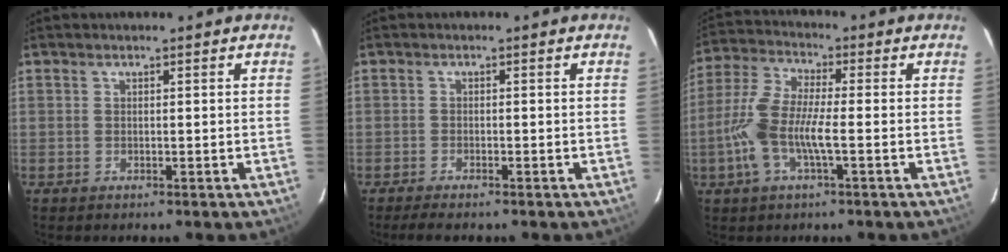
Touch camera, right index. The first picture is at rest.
{"total": 3.2, "force": [-2.8, 0.4, 1.6], "torque": [-0.040, -0.010, -0.047]}
{"total": 10.7, "force": [-2.7, 2.8, 10.0], "torque": [-0.220, 0.002, -0.053]}